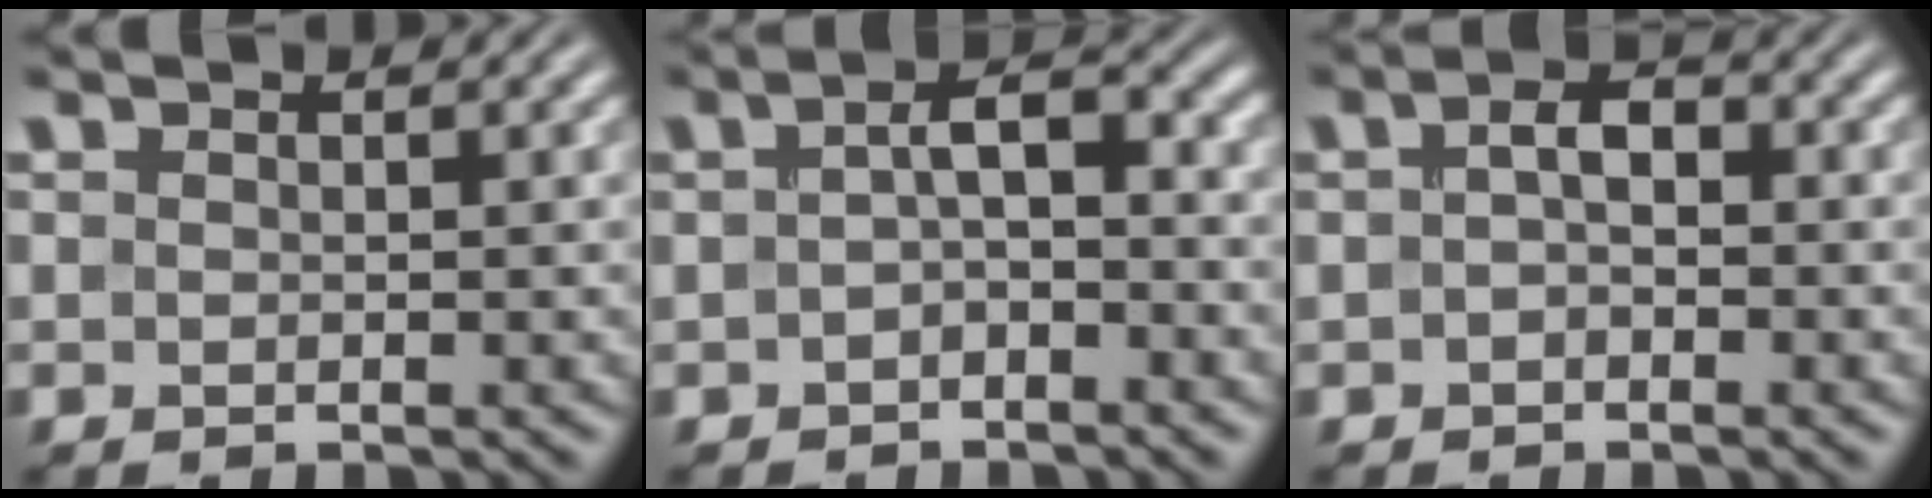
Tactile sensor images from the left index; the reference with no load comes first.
{"total": 3.1, "force": [-0.6, 1.4, 2.7], "torque": [-0.048, 0.008, -0.016]}
{"total": 2.1, "force": [-0.2, 1.3, 1.7], "torque": [-0.029, 0.005, -0.008]}